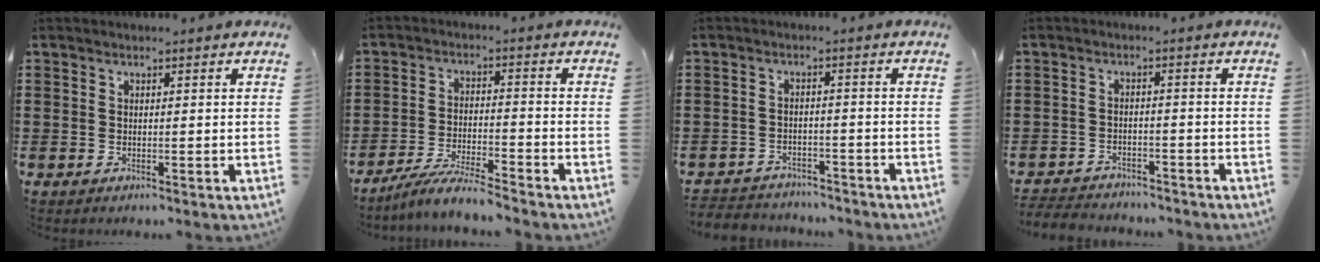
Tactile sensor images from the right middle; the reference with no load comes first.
{"total": 5.5, "force": [-5.1, -0.2, 1.9], "torque": [-0.045, -0.012, -0.099]}
{"total": 3.1, "force": [-3.0, 0.6, -0.3], "torque": [-0.004, -0.002, -0.066]}
{"total": 3.3, "force": [-3.3, 0.5, -0.2], "torque": [-0.004, -0.003, -0.070]}